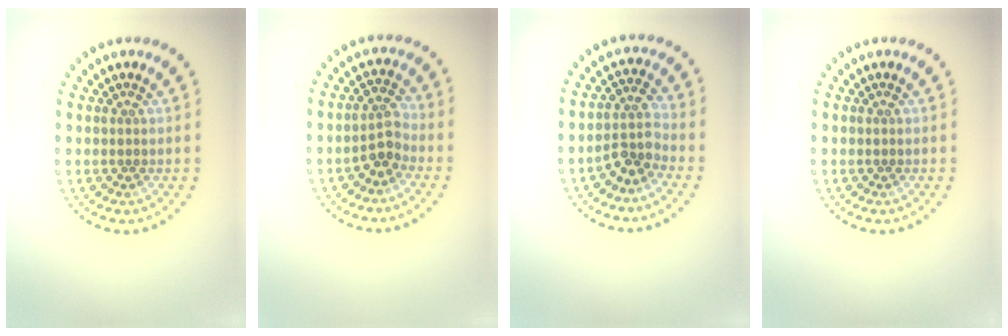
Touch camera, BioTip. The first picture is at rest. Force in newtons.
{"total": 2.4, "press": 2.2, "slide": 1.1}
{"total": 2.6, "press": 2.0, "slide": 1.7}
{"total": 0.0}